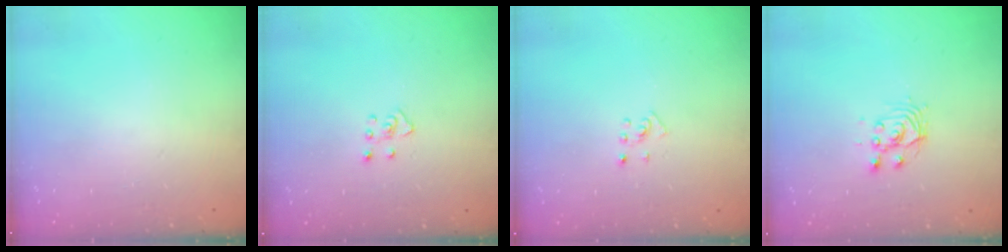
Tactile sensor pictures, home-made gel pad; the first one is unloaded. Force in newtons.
{"total": 3.4, "press": 3.3, "slide": 0.6}
{"total": 2.7, "press": 2.6, "slide": 0.6}
{"total": 3.4, "press": 3.4, "slide": 0.2}